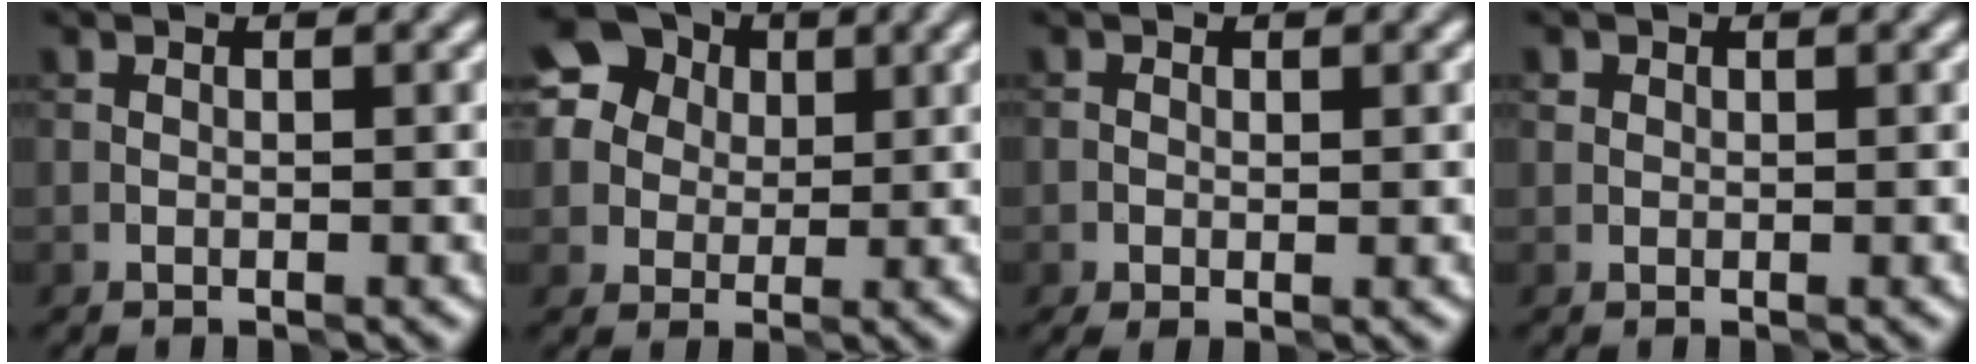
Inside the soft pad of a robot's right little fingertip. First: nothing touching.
{"total": 12.4, "force": [5.3, 10.3, 4.6], "torque": [-0.118, 0.037, 0.084]}
{"total": 1.4, "force": [-0.2, 0.9, 1.1], "torque": [-0.020, -0.001, -0.001]}
{"total": 0.7, "force": [0.3, 0.6, 0.0], "torque": [0.003, 0.001, 0.001]}